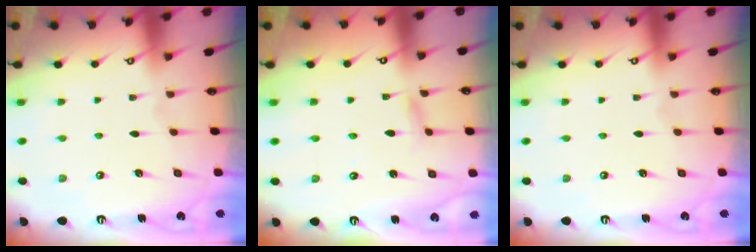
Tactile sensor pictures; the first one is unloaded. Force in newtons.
{"total": 2.3, "press": 2.3, "slide": 0.2}
{"total": 0.0}